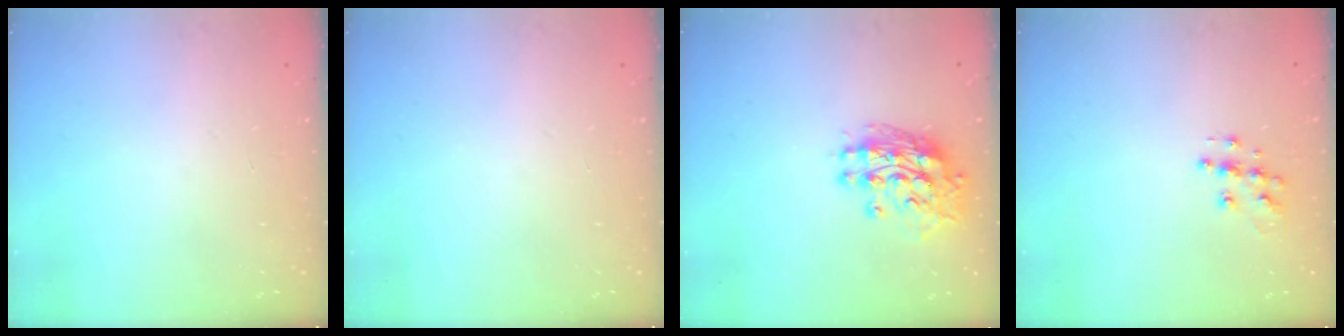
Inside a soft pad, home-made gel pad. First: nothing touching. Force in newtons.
{"total": 0.0}
{"total": 12.7, "press": 12.6, "slide": 1.1}
{"total": 8.9, "press": 8.9, "slide": 0.5}